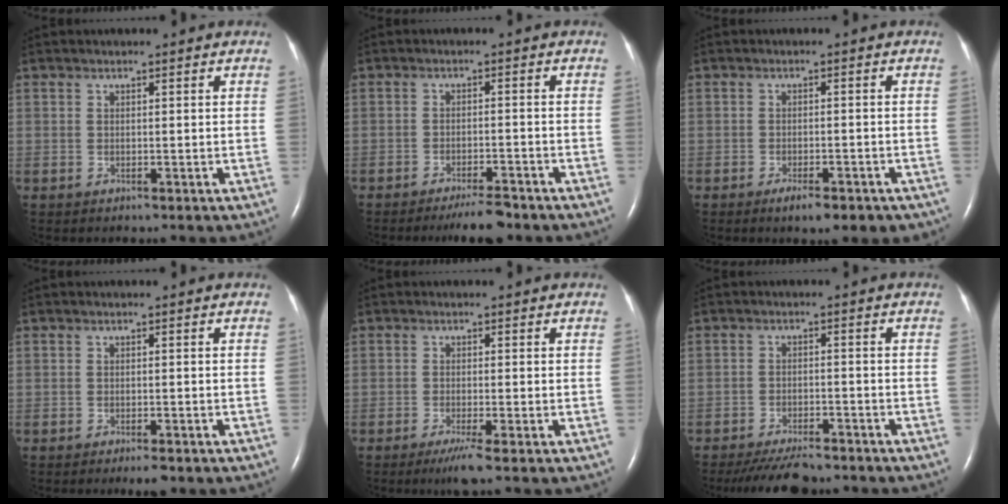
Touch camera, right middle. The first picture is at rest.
{"total": 4.5, "force": [-3.8, 0.6, 2.2], "torque": [-0.036, -0.006, -0.064]}
{"total": 6.2, "force": [-4.4, 1.9, 3.9], "torque": [-0.042, -0.004, -0.054]}
{"total": 2.2, "force": [-1.6, 0.4, 1.5], "torque": [-0.024, -0.004, -0.022]}
{"total": 3.2, "force": [-2.0, -0.5, 2.4], "torque": [-0.049, -0.014, -0.038]}
{"total": 8.2, "force": [-7.4, 1.6, 3.2], "torque": [-0.051, -0.016, -0.115]}